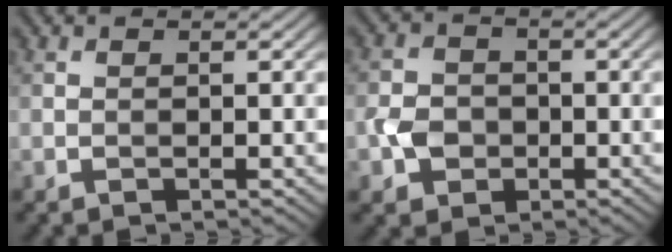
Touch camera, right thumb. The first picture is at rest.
{"total": 3.7, "force": [-1.2, 3.1, 1.6], "torque": [-0.035, -0.002, -0.028]}